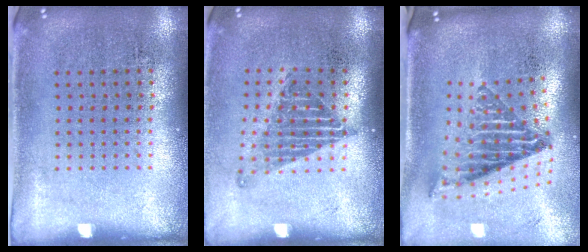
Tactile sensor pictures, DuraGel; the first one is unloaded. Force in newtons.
{"total": 1.3, "press": 1.1, "slide": 0.8}
{"total": 2.0, "press": 1.5, "slide": 1.4}